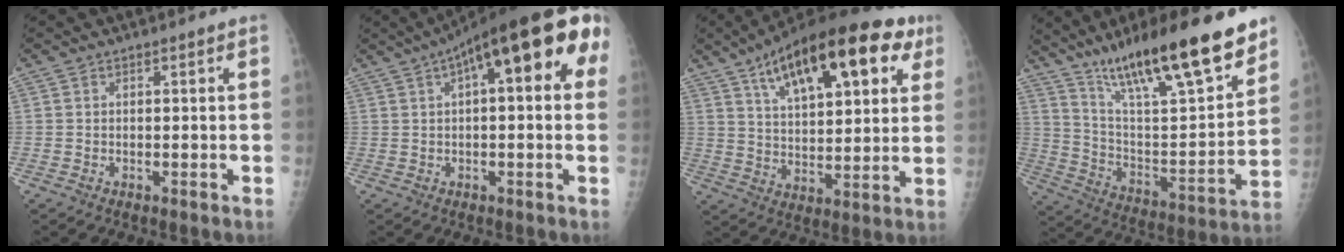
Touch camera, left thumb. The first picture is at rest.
{"total": 19.6, "force": [6.5, 6.6, 17.3], "torque": [-0.249, 0.037, 0.086]}
{"total": 24.2, "force": [11.8, 9.9, 18.7], "torque": [-0.258, -0.008, 0.181]}
{"total": 26.4, "force": [18.3, 5.3, 18.3], "torque": [-0.272, -0.066, 0.310]}